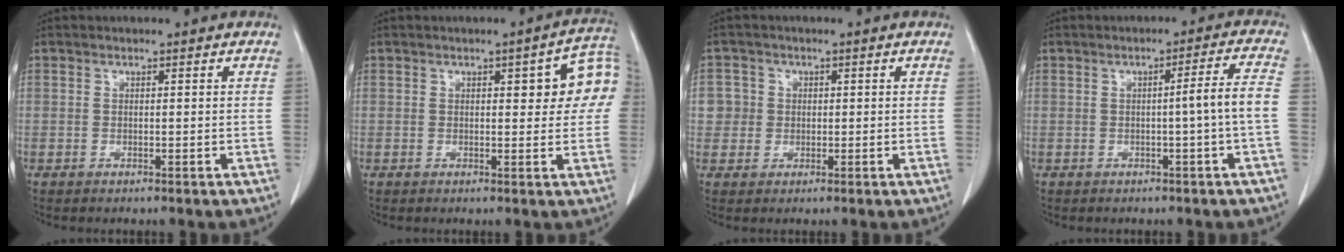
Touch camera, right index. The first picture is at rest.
{"total": 7.9, "force": [1.7, 2.3, 7.4], "torque": [-0.083, 0.022, 0.016]}
{"total": 3.5, "force": [0.4, 3.5, 0.0], "torque": [0.017, 0.009, 0.007]}
{"total": 4.5, "force": [-0.9, -1.1, 4.3], "torque": [-0.059, 0.007, -0.012]}